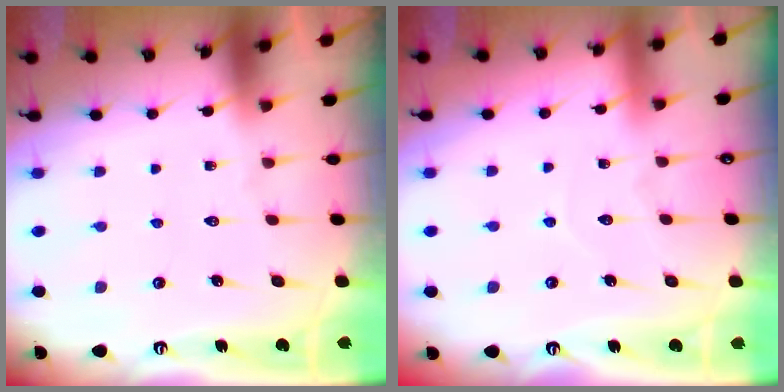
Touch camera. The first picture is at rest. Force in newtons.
{"total": 4.2, "press": 4.2, "slide": 0.4}